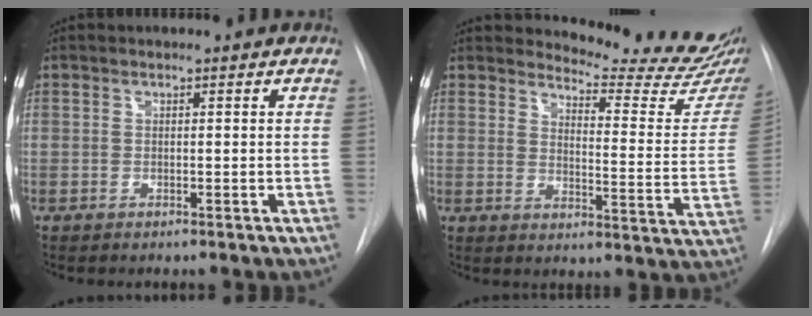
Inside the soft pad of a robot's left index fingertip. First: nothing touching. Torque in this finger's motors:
{"motor_torque": [0.35, -0.78, -0.24, -0.03]}